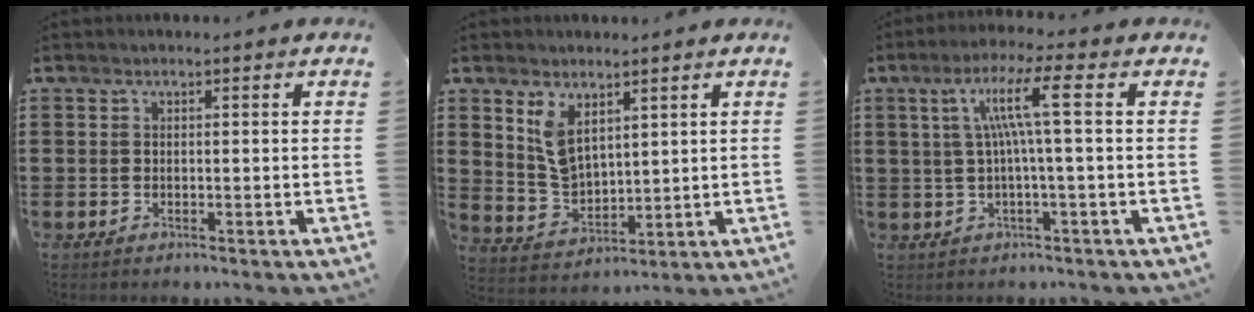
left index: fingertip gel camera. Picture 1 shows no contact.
{"total": 5.9, "force": [3.5, 3.3, 3.4], "torque": [-0.078, -0.006, 0.062]}
{"total": 7.7, "force": [1.6, 0.1, 7.5], "torque": [-0.158, 0.005, 0.015]}